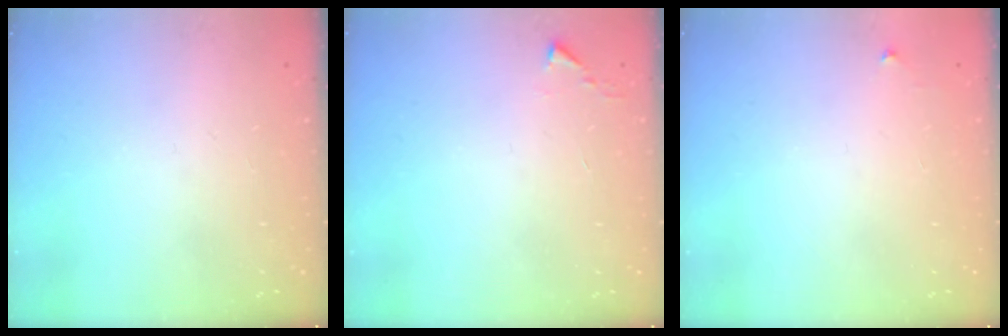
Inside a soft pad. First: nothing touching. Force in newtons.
{"total": 1.1, "press": 1.1, "slide": 0.1}
{"total": 3.2, "press": 3.2, "slide": 0.5}